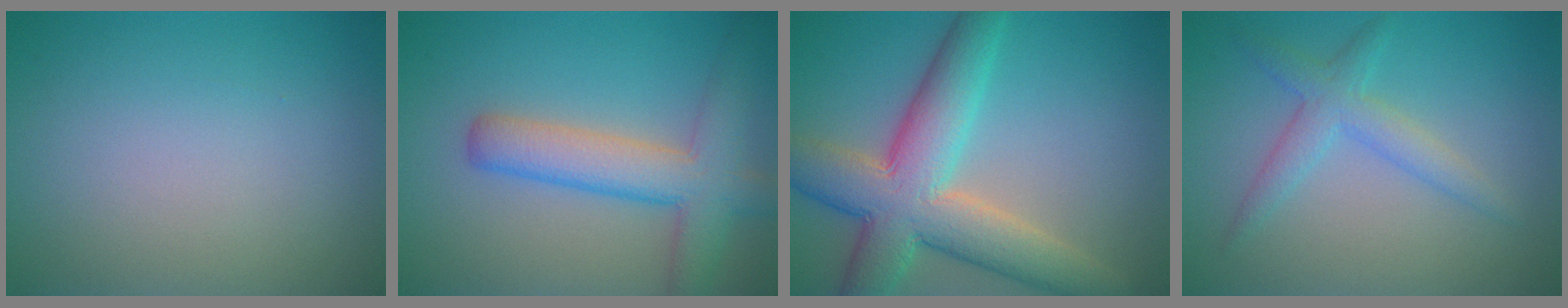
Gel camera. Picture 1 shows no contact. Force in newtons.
{"total": 5.9, "press": 5.9, "slide": 0.3}
{"total": 9.7, "press": 9.7, "slide": 0.4}
{"total": 2.8, "press": 2.8, "slide": 0.1}